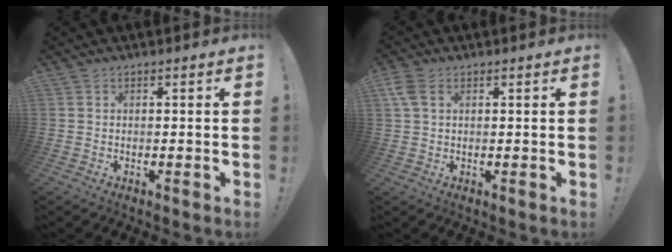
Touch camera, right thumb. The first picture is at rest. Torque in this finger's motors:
{"motor_torque": [-0.02, -0.02, 0.11, -0.07, 0.18]}